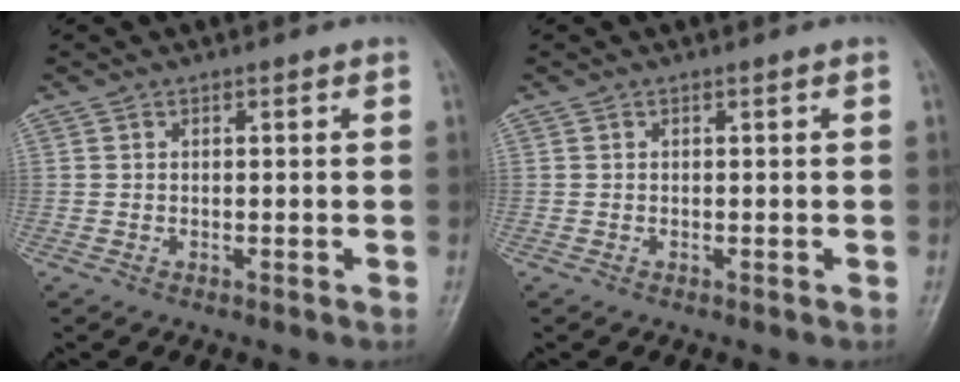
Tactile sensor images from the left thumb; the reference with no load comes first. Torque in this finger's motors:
{"motor_torque": [0.02, 0.02, 0.02, -0.02, 0.00]}